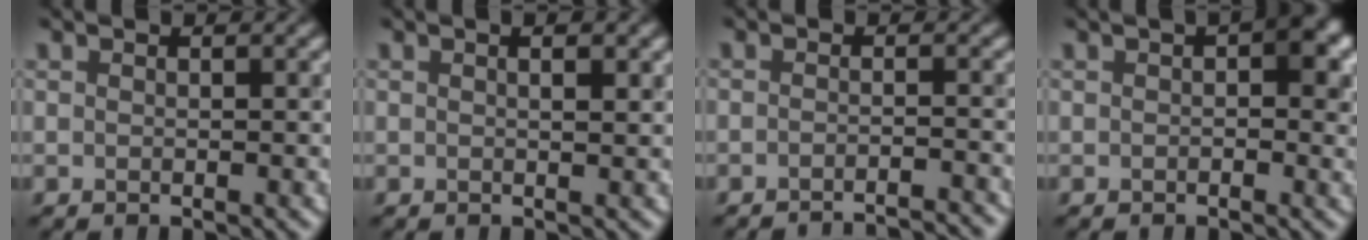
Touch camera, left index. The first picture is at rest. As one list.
[{"total": 2.1, "force": [1.0, 0.7, 1.7], "torque": [-0.003, 0.001, -0.002]}, {"total": 4.6, "force": [-4.4, 0.5, 1.3], "torque": [-0.007, 0.009, -0.056]}, {"total": 3.8, "force": [0.7, 1.7, 3.3], "torque": [-0.029, 0.008, 0.006]}]